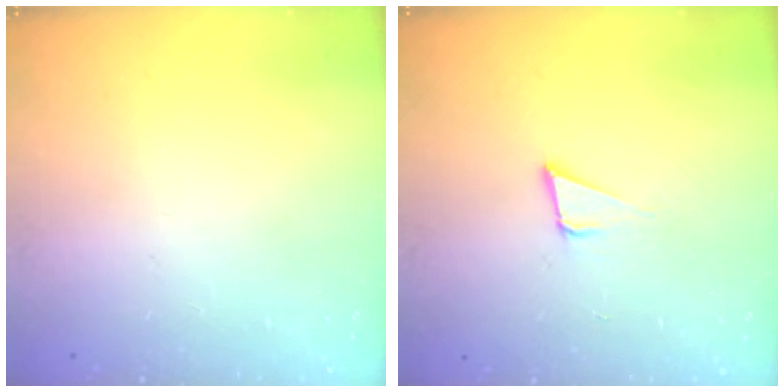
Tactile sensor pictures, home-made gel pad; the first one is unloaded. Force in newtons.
{"total": 3.7, "press": 3.1, "slide": 2.1}